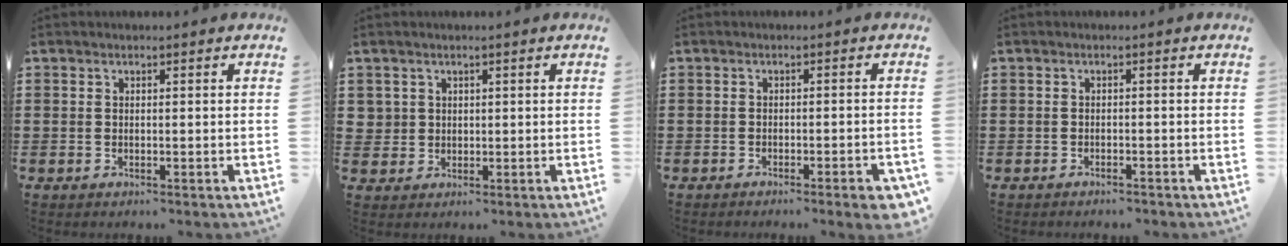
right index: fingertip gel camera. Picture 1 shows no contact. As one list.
[{"total": 2.0, "force": [0.7, 1.9, 0.1], "torque": [-0.011, 0.009, 0.011]}, {"total": 2.6, "force": [-1.8, 0.0, 1.8], "torque": [-0.028, -0.003, -0.032]}, {"total": 1.0, "force": [-1.0, 0.1, 0.0], "torque": [-0.004, 0.003, -0.022]}]